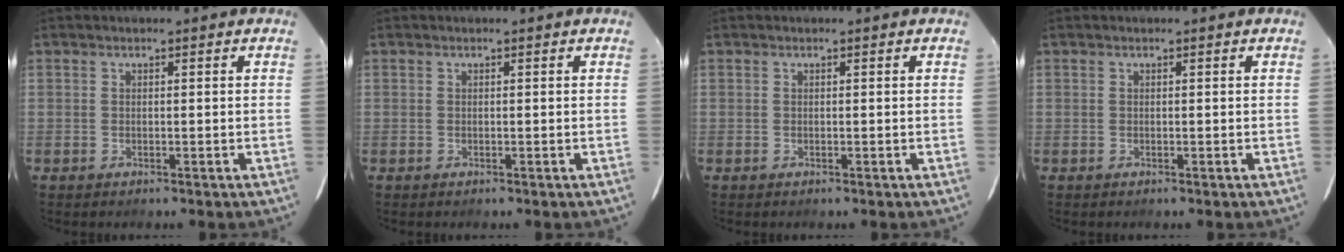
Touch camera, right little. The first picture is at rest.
{"total": 0.0}
{"total": 0.0}
{"total": 0.0}